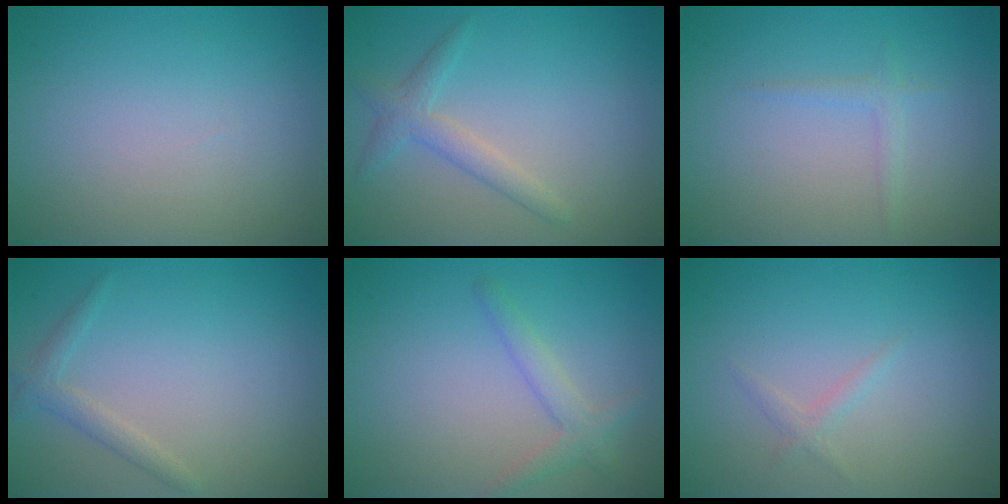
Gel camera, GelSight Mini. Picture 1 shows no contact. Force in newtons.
{"total": 2.2, "press": 2.2, "slide": 0.1}
{"total": 1.0, "press": 1.0, "slide": 0.1}
{"total": 1.5, "press": 1.5, "slide": 0.1}
{"total": 2.0, "press": 2.0, "slide": 0.1}
{"total": 0.9, "press": 0.9, "slide": 0.1}